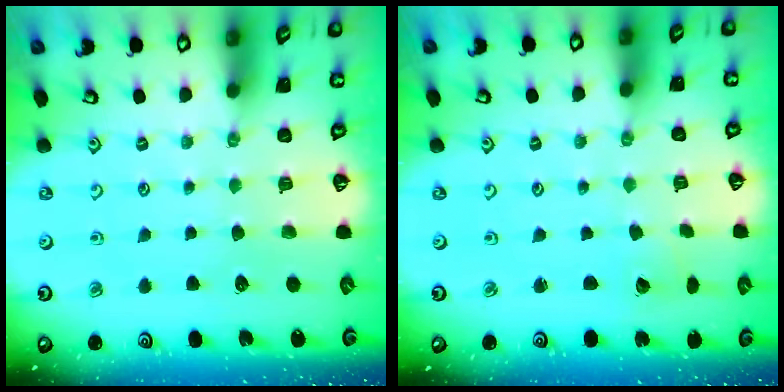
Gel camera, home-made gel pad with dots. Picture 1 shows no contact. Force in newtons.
{"total": 2.1, "press": 2.1, "slide": 0.1}